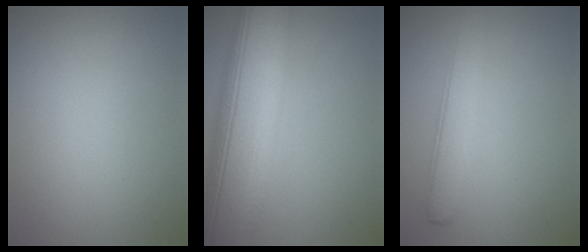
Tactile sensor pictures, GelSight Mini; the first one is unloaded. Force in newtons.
{"total": 14.2, "press": 14.1, "slide": 1.2}
{"total": 3.0, "press": 3.0, "slide": 0.1}